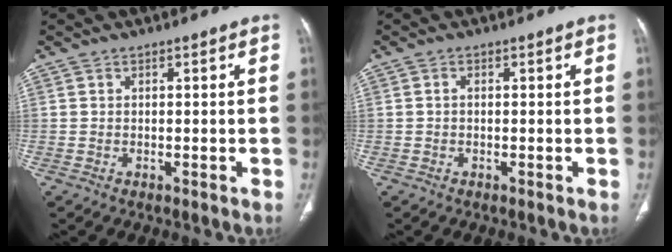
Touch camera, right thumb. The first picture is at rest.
{"total": 0.7, "force": [-0.1, 0.4, 0.5], "torque": [-0.009, 0.001, -0.004]}